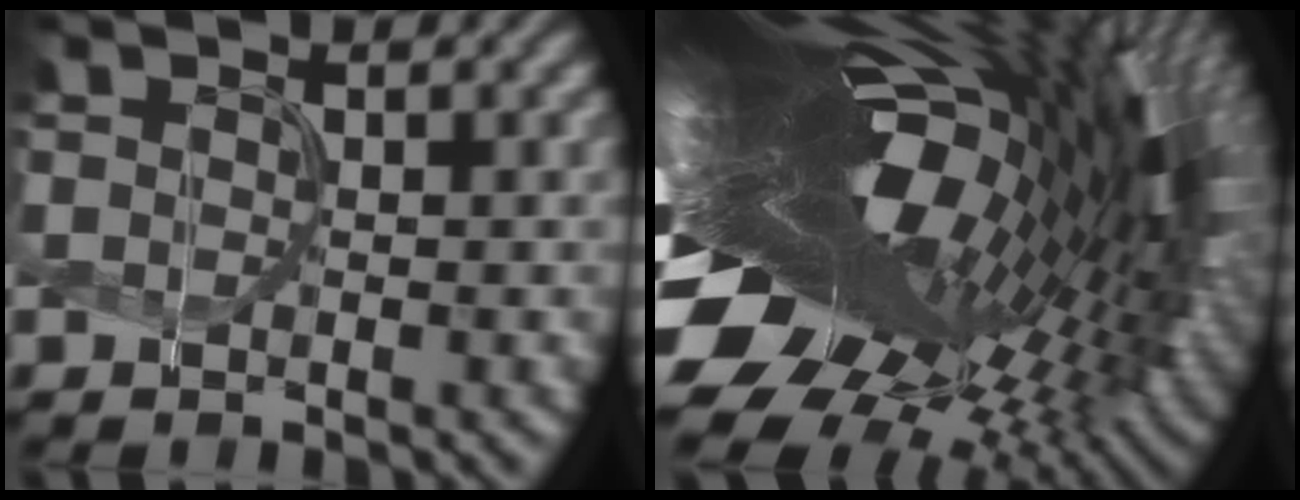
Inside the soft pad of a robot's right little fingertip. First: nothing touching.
{"total": 19.7, "force": [-0.3, 8.7, 17.6], "torque": [-0.291, -0.010, -0.027]}